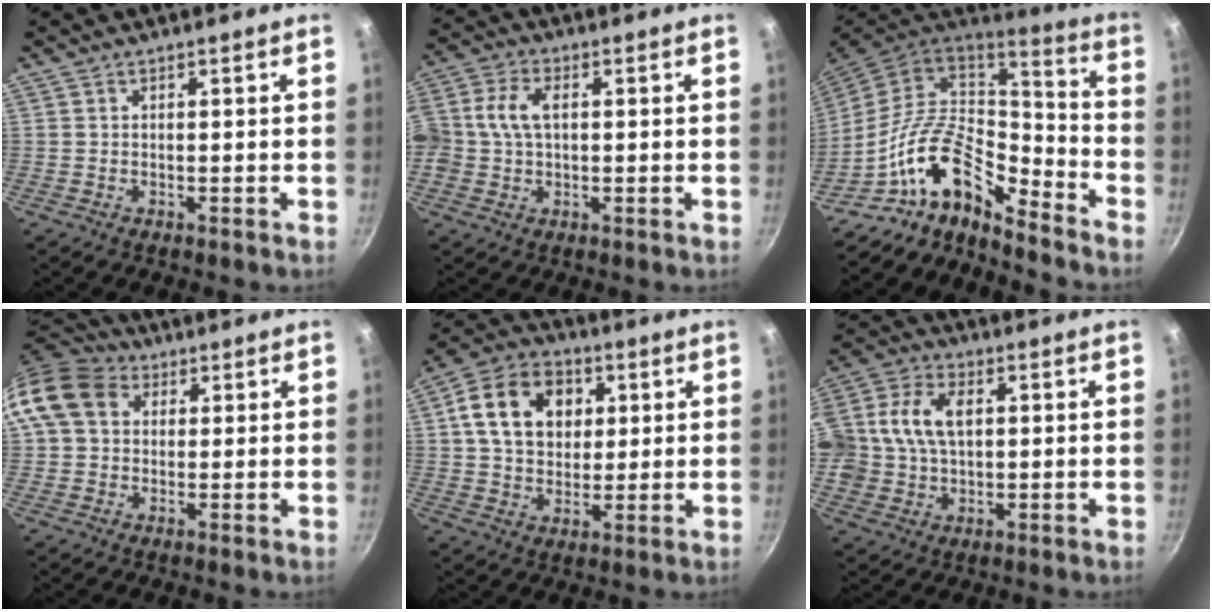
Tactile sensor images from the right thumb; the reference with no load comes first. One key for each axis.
{"total": 8.3, "fx": 0.7, "fy": 5.7, "fz": 6.0, "tx": -0.116, "ty": 0.021, "tz": 0.003}
{"total": 16.9, "fx": -10.2, "fy": 8.0, "fz": 10.9, "tx": -0.161, "ty": 0.072, "tz": -0.204}
{"total": 12.5, "fx": 3.4, "fy": 9.8, "fz": 6.9, "tx": -0.116, "ty": 0.020, "tz": 0.046}
{"total": 14.8, "fx": 3.8, "fy": 11.3, "fz": 8.8, "tx": -0.129, "ty": 0.008, "tz": 0.056}
{"total": 11.9, "fx": 1.9, "fy": 8.5, "fz": 8.1, "tx": -0.142, "ty": 0.008, "tz": 0.023}